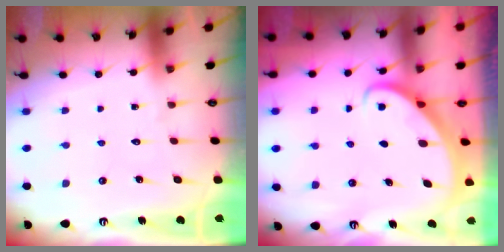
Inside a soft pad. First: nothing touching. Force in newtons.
{"total": 2.6, "press": 2.6, "slide": 0.2}